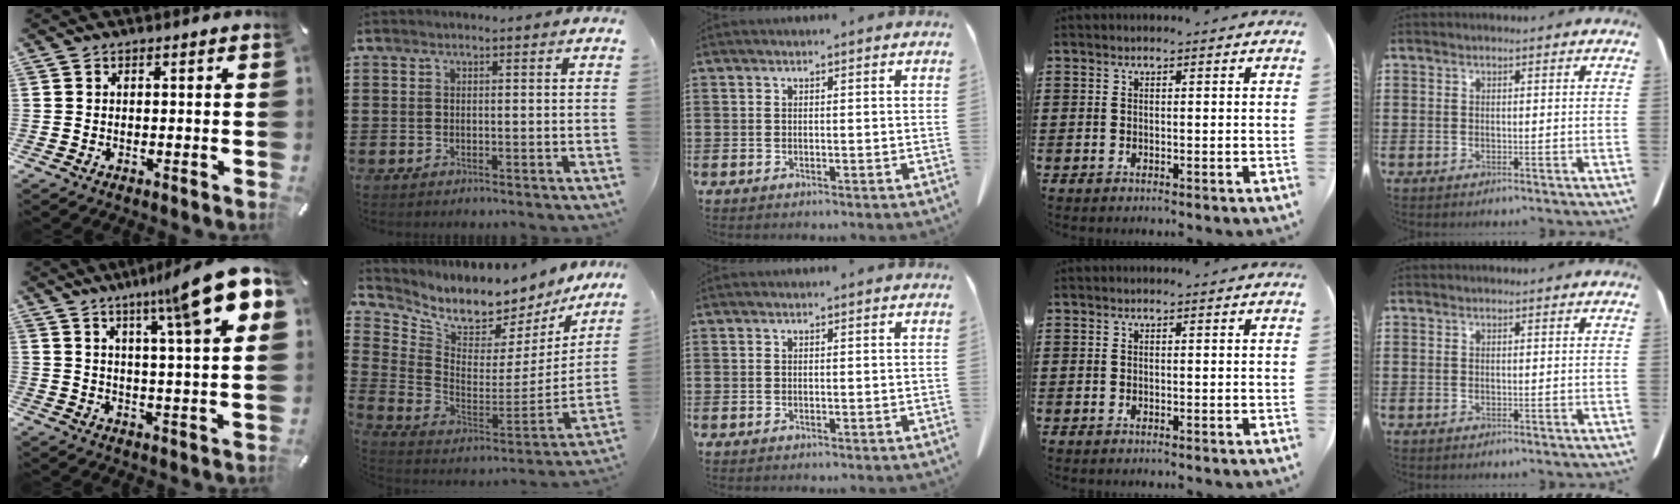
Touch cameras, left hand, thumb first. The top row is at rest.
{"thumb": {"total": 15.9, "force": [9.6, 1.3, 12.6], "torque": [-0.195, -0.055, 0.144]}, "index": {"total": 6.2, "force": [5.6, 2.2, 1.4], "torque": [-0.060, -0.060, 0.094]}}